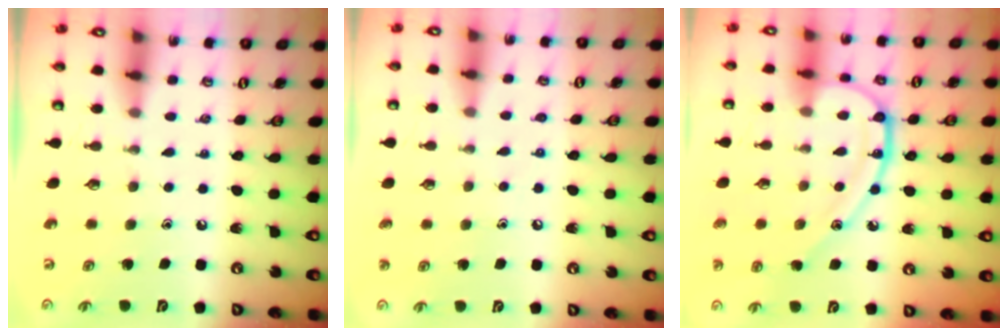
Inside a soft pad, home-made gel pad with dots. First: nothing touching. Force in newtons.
{"total": 4.1, "press": 4.1, "slide": 0.4}
{"total": 13.4, "press": 13.4, "slide": 0.8}